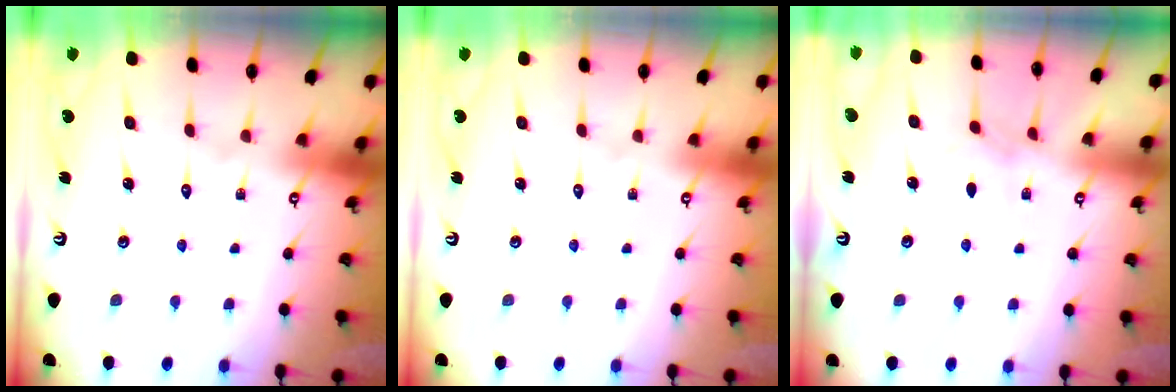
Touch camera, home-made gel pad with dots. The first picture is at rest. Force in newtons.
{"total": 0.0}
{"total": 4.0, "press": 4.0, "slide": 0.6}